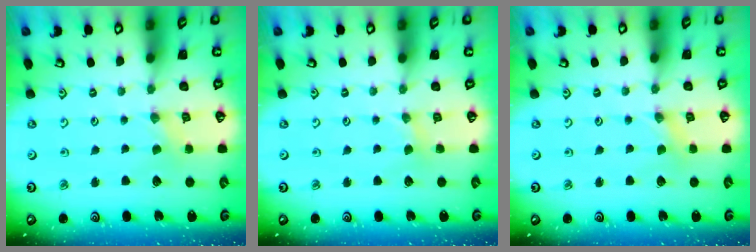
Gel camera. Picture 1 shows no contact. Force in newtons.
{"total": 1.2, "press": 1.1, "slide": 0.3}
{"total": 0.0}